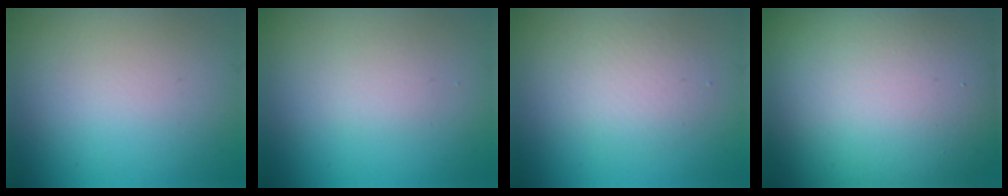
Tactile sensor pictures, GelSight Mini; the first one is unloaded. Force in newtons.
{"total": 1.2, "press": 1.2, "slide": 0.1}
{"total": 2.8, "press": 2.8, "slide": 0.1}
{"total": 19.9, "press": 19.9, "slide": 1.1}